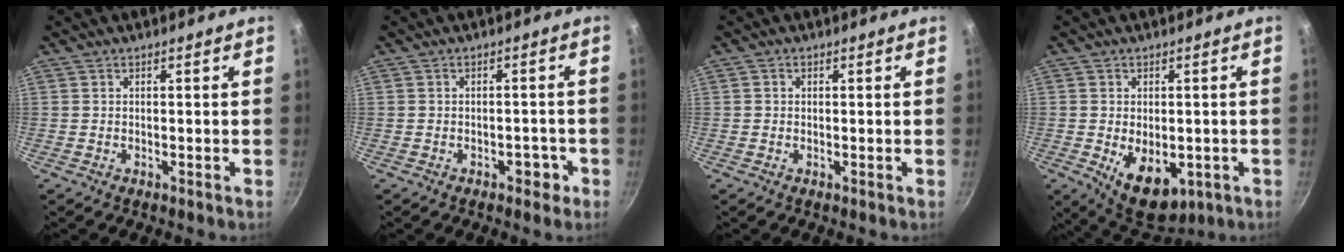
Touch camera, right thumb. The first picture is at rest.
{"total": 2.9, "force": [-1.5, 1.9, 1.7], "torque": [-0.001, 0.022, -0.012]}
{"total": 0.7, "force": [0.0, 0.7, 0.3], "torque": [-0.003, 0.003, 0.000]}
{"total": 10.2, "force": [-2.4, 6.3, 7.7], "torque": [-0.090, -0.009, -0.016]}